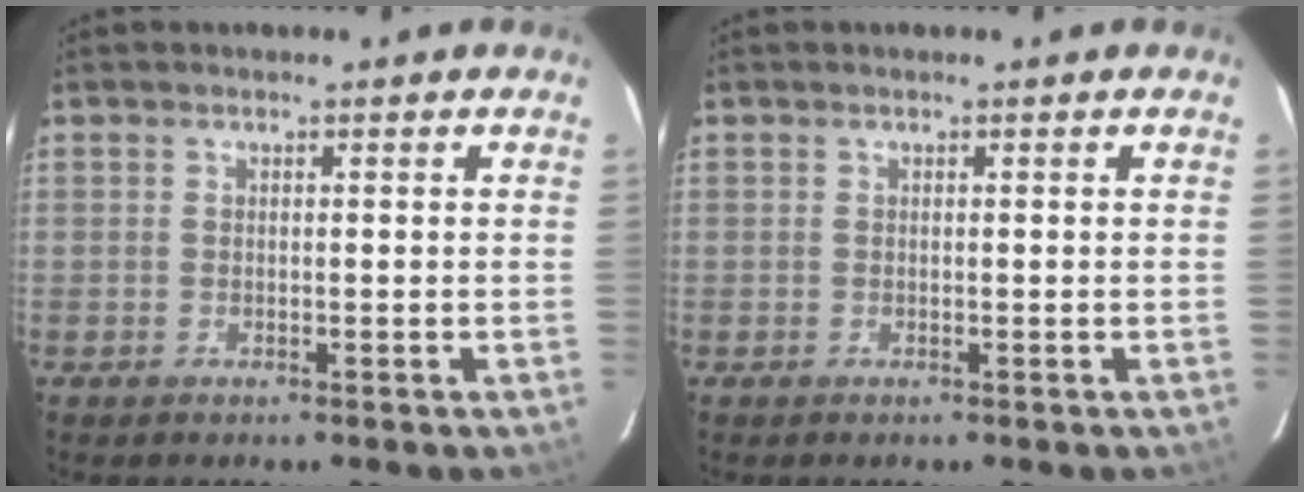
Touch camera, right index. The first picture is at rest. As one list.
[{"total": 0.0}]